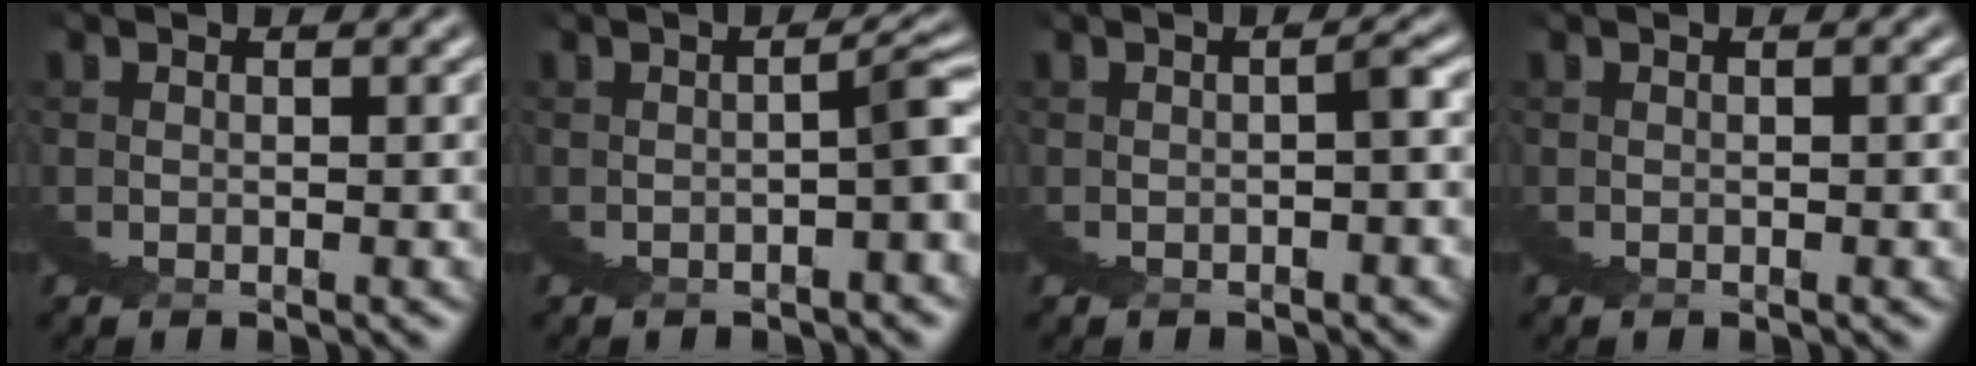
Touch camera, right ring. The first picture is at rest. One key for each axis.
{"total": 1.6, "fx": -1.1, "fy": -0.5, "fz": 1.0, "tx": -0.019, "ty": 0.010, "tz": -0.015}
{"total": 0.6, "fx": -0.4, "fy": -0.4, "fz": -0.1, "tx": -0.002, "ty": 0.008, "tz": -0.008}
{"total": 0.0}